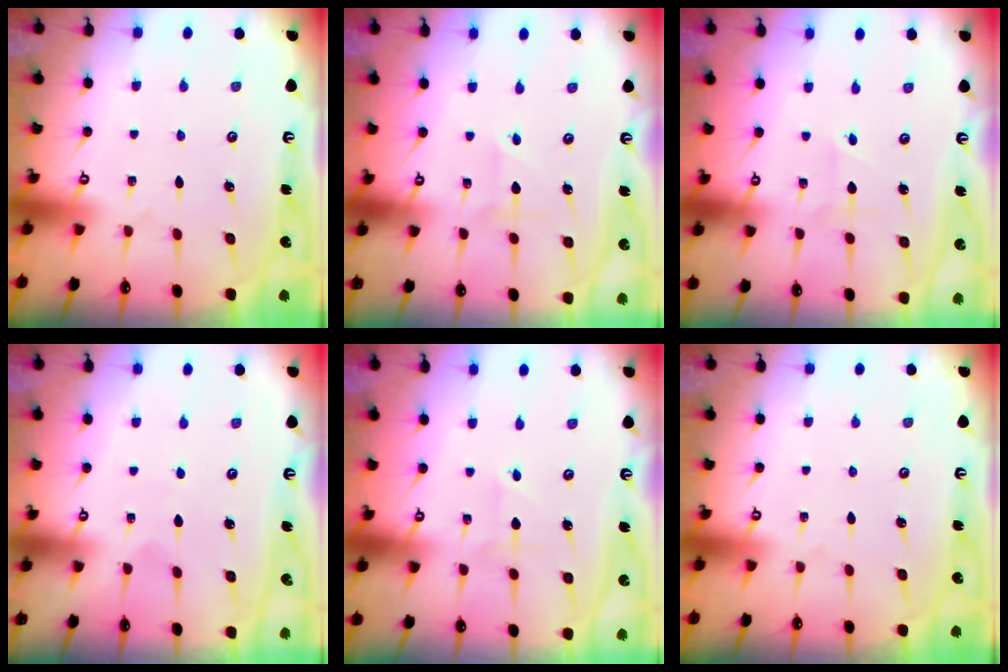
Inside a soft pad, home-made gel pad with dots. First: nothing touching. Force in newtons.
{"total": 1.8, "press": 1.7, "slide": 0.2}
{"total": 1.2, "press": 1.2, "slide": 0.2}
{"total": 2.5, "press": 2.5, "slide": 0.2}
{"total": 1.9, "press": 1.9, "slide": 0.2}
{"total": 0.0}